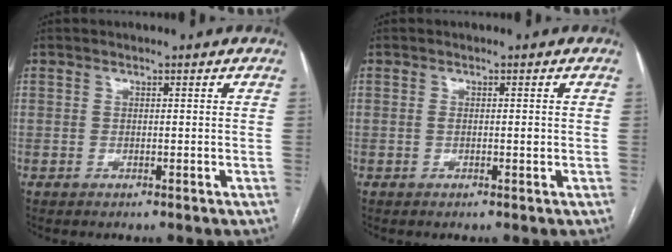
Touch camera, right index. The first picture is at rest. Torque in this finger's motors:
{"motor_torque": [0.56, 0.30, 0.01, 0.02]}